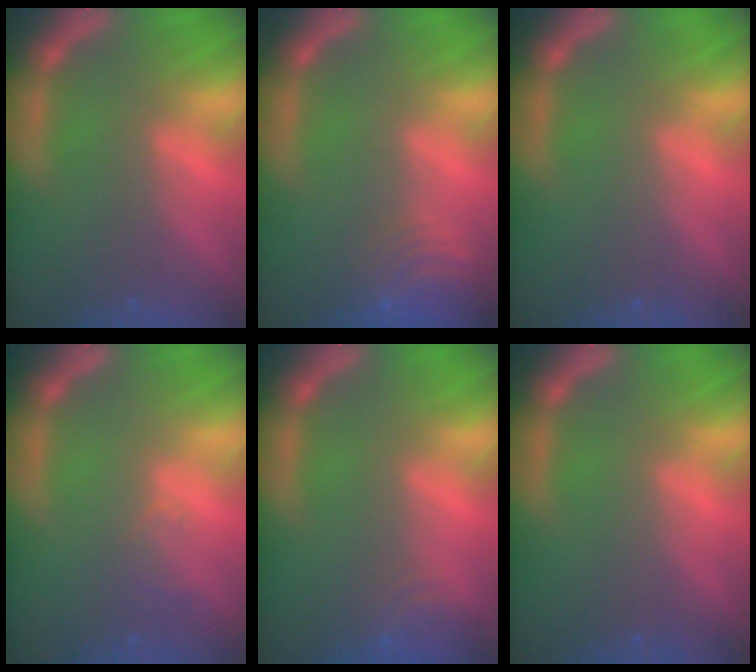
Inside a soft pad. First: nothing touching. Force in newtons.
{"total": 8.0}
{"total": 0.0}
{"total": 1.5}
{"total": 3.0}
{"total": 0.0}